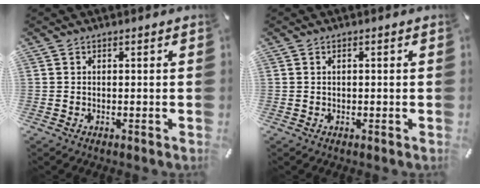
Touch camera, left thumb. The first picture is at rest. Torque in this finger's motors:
{"motor_torque": [-0.24, -0.41, -0.01, 0.23, 0.00]}